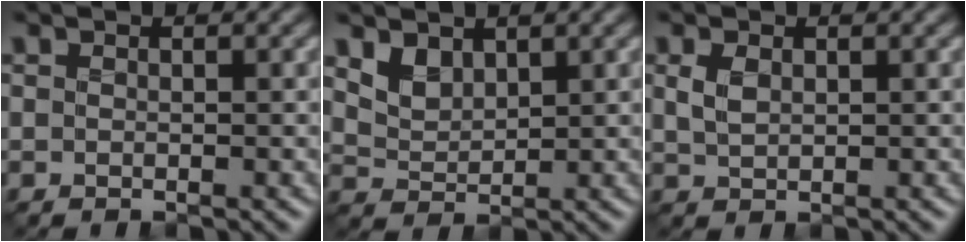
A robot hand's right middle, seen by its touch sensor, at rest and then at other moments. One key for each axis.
{"total": 2.3, "fx": 1.5, "fy": 1.4, "fz": 1.1, "tx": -0.031, "ty": -0.008, "tz": 0.033}
{"total": 1.4, "fx": 0.4, "fy": 0.9, "fz": 1.0, "tx": -0.030, "ty": -0.003, "tz": 0.013}